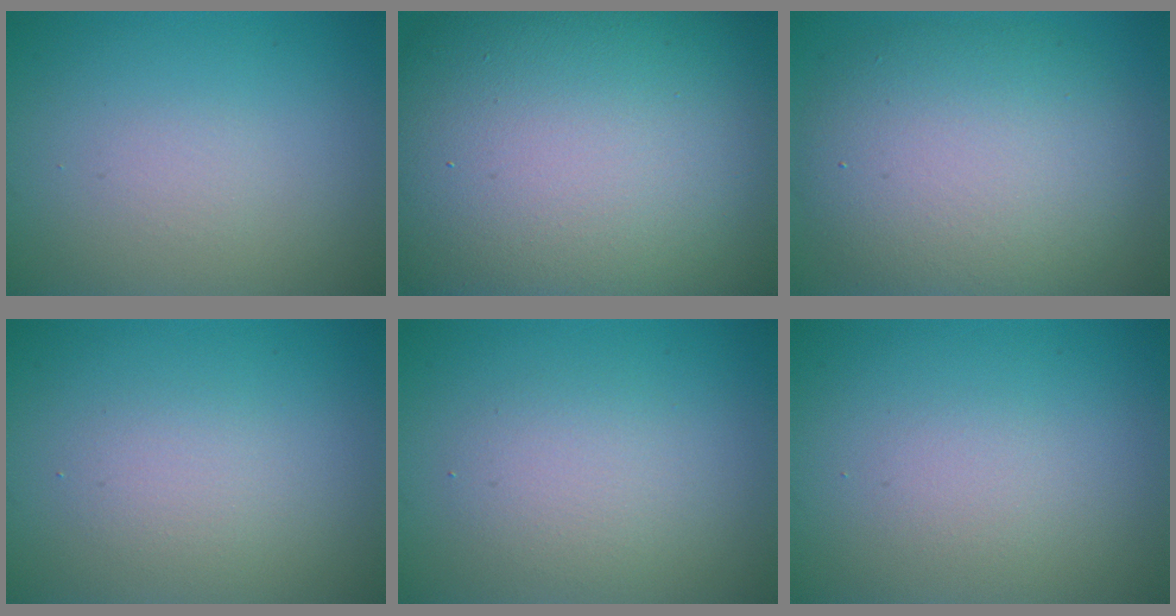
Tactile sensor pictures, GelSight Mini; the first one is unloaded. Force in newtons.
{"total": 22.1, "press": 22.0, "slide": 1.5}
{"total": 8.8, "press": 8.8, "slide": 0.7}
{"total": 1.7, "press": 1.6, "slide": 0.1}
{"total": 2.4, "press": 2.4, "slide": 0.2}
{"total": 1.2, "press": 1.2, "slide": 0.0}